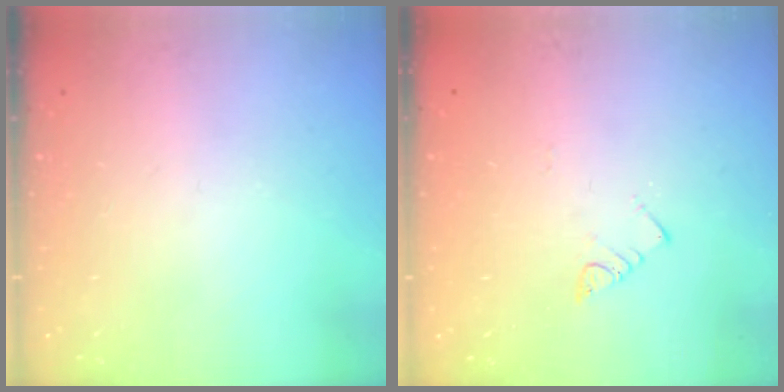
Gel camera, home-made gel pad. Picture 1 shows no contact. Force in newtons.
{"total": 3.2, "press": 3.2, "slide": 0.2}